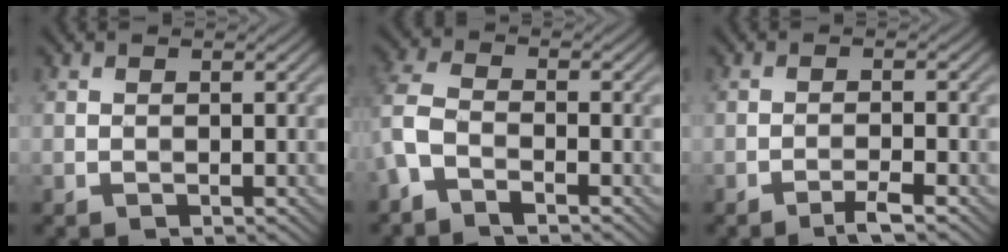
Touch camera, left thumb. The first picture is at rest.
{"total": 4.3, "force": [-2.7, 1.9, 2.9], "torque": [-0.074, -0.002, -0.067]}
{"total": 2.2, "force": [-1.6, 0.0, 1.5], "torque": [-0.026, 0.007, -0.035]}